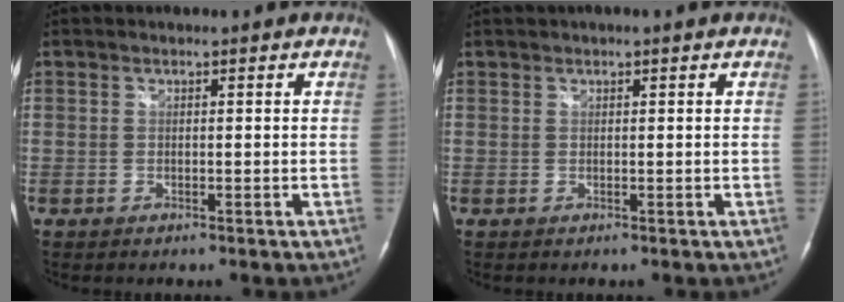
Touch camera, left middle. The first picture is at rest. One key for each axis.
{"total": 1.5, "fx": 1.1, "fy": 0.0, "fz": 1.0, "tx": -0.015, "ty": 0.022, "tz": 0.018}